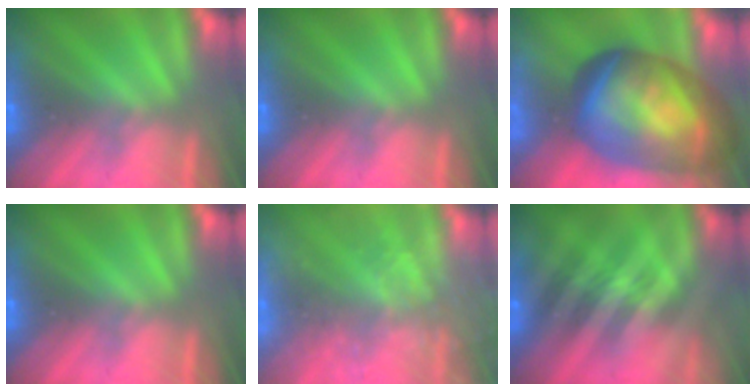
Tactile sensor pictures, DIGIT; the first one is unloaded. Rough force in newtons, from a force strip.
{"total": 0.0}
{"total": 11.8}
{"total": 0.0}
{"total": 6.1}
{"total": 2.3}